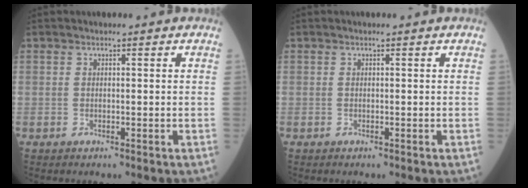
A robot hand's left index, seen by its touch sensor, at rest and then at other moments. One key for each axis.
{"total": 0.0}